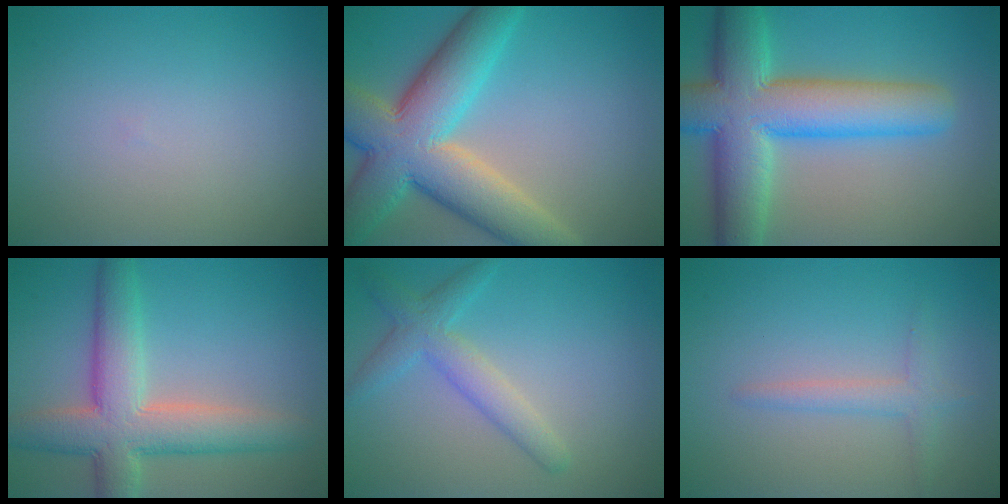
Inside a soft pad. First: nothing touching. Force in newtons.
{"total": 11.4, "press": 11.3, "slide": 0.8}
{"total": 11.2, "press": 11.2, "slide": 0.5}
{"total": 7.5, "press": 7.5, "slide": 0.5}
{"total": 3.1, "press": 3.1, "slide": 0.2}
{"total": 1.7, "press": 1.7, "slide": 0.1}